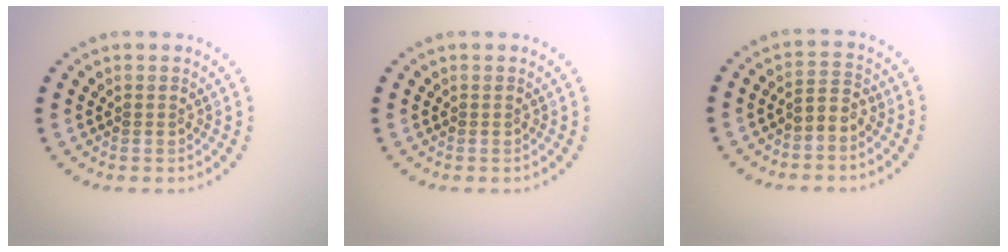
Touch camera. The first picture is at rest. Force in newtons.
{"total": 0.0}
{"total": 1.8, "press": 1.5, "slide": 1.1}